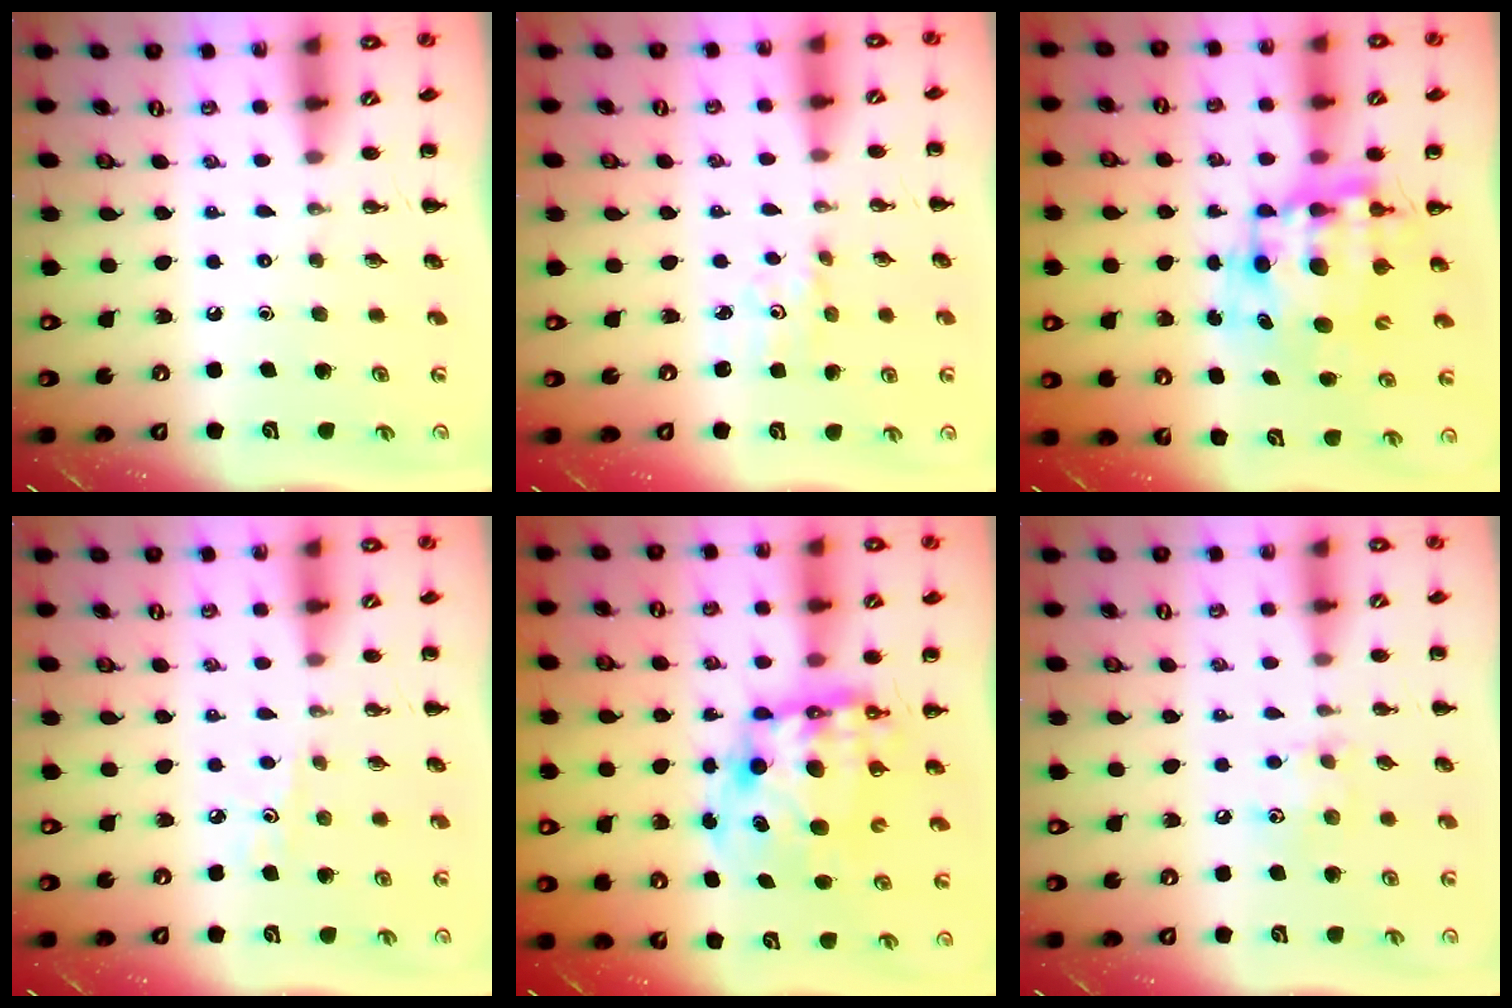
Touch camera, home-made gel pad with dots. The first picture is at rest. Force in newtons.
{"total": 2.1, "press": 2.0, "slide": 0.6}
{"total": 9.7, "press": 9.4, "slide": 2.4}
{"total": 3.9, "press": 3.7, "slide": 1.2}
{"total": 12.1, "press": 11.7, "slide": 3.1}
{"total": 6.6, "press": 6.5, "slide": 1.2}